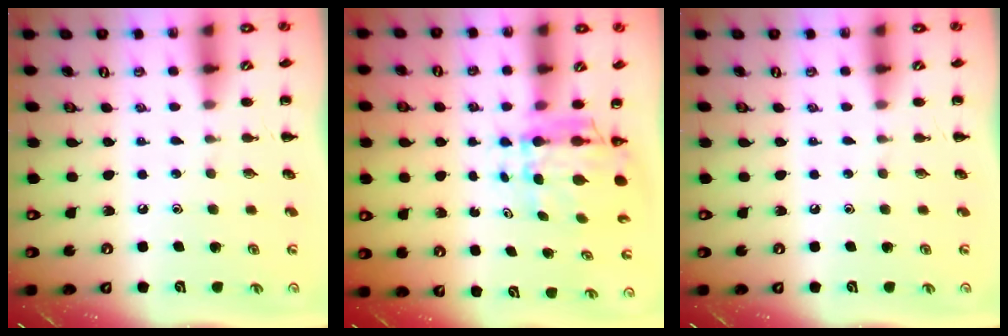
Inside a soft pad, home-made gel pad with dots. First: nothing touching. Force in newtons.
{"total": 5.6, "press": 5.2, "slide": 2.1}
{"total": 0.0}